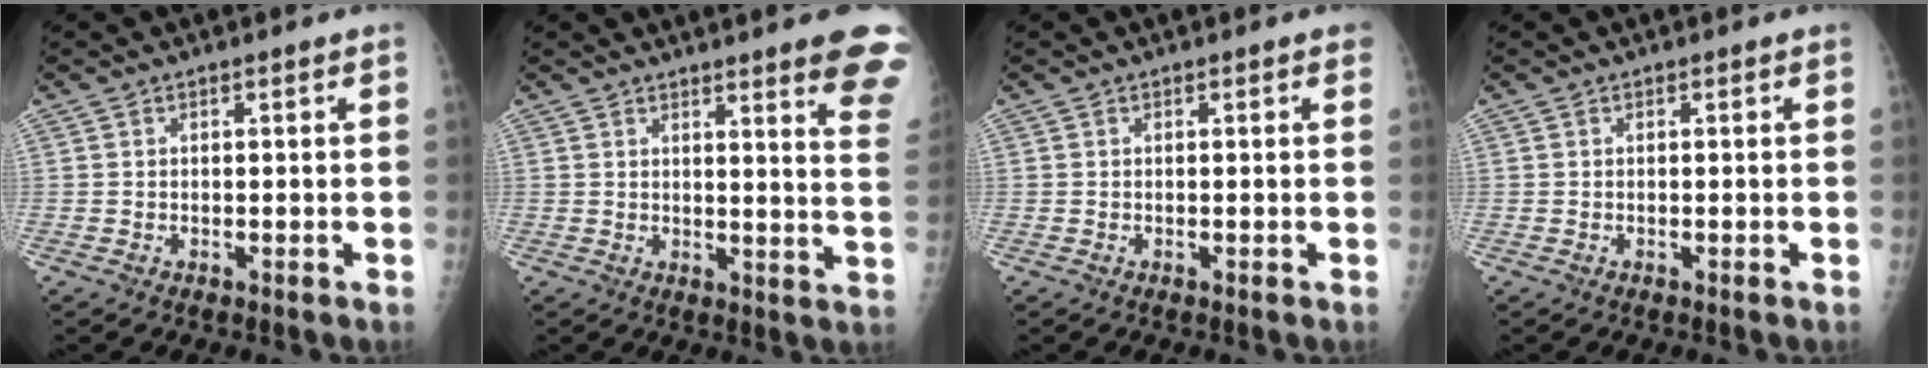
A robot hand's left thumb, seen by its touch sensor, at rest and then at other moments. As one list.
[{"total": 13.0, "force": [9.2, 1.3, 9.0], "torque": [-0.084, -0.051, 0.091]}, {"total": 0.5, "force": [0.3, 0.2, 0.4], "torque": [-0.007, 0.001, 0.000]}, {"total": 0.0}]